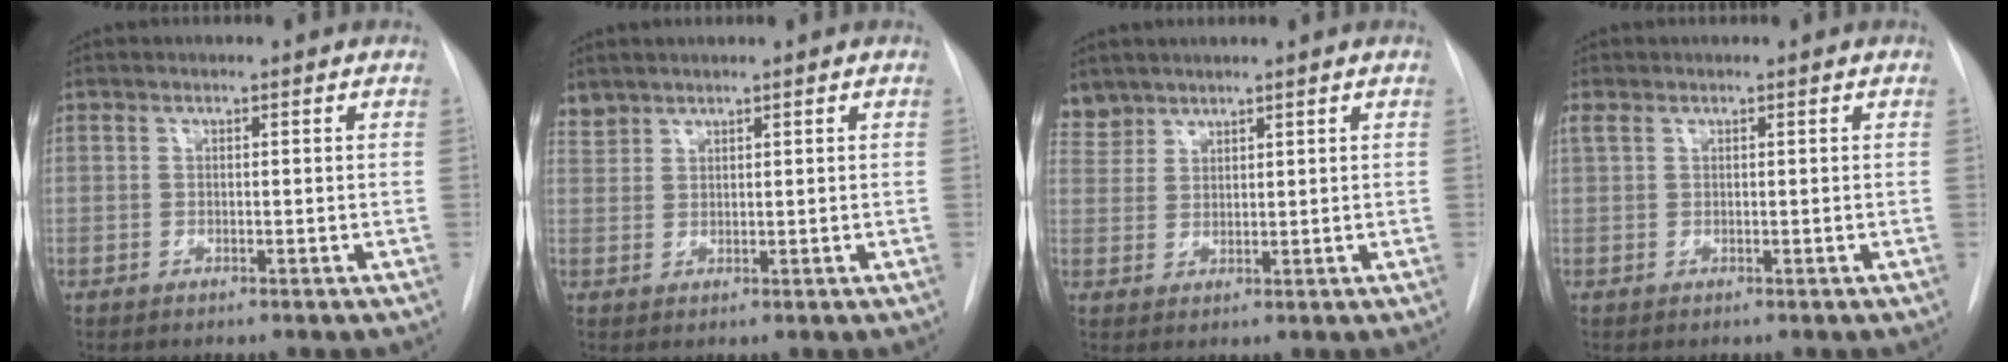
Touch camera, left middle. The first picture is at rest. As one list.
[{"total": 2.1, "force": [2.0, 0.6, -0.2], "torque": [0.005, 0.011, 0.043]}, {"total": 3.7, "force": [3.4, 1.6, -0.2], "torque": [0.010, 0.011, 0.070]}, {"total": 1.1, "force": [0.7, 0.6, 0.5], "torque": [-0.021, 0.019, 0.018]}]